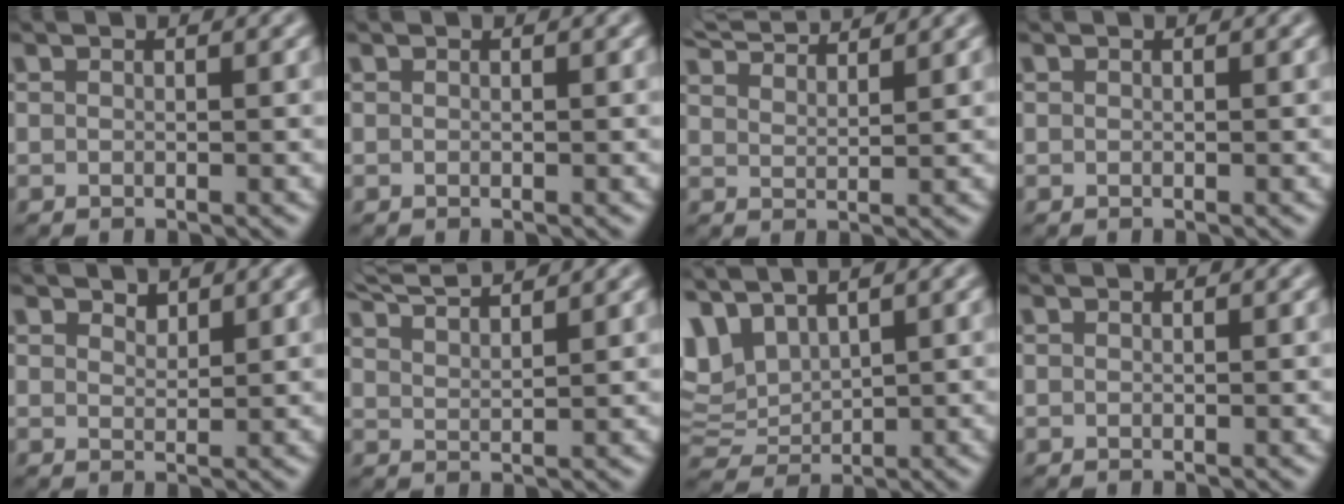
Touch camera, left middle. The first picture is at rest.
{"total": 0.0}
{"total": 5.2, "force": [4.9, 0.6, 1.5], "torque": [-0.030, 0.014, 0.076]}
{"total": 0.0}
{"total": 1.3, "force": [1.1, 0.5, 0.3], "torque": [-0.008, -0.003, 0.021]}
{"total": 5.3, "force": [4.8, 0.8, 2.1], "torque": [-0.032, 0.016, 0.067]}
{"total": 5.4, "force": [3.6, 2.6, 3.1], "torque": [-0.077, 0.009, 0.074]}
{"total": 0.0}